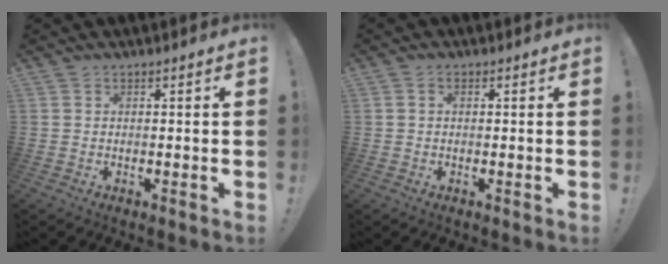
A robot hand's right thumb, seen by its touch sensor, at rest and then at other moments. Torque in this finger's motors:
{"motor_torque": [-0.30, 0.15, -0.03, 0.17, 0.05]}